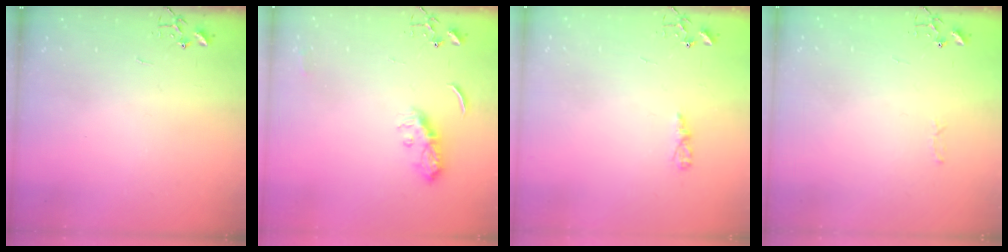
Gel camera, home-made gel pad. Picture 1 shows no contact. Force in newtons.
{"total": 8.4, "press": 8.4, "slide": 0.2}
{"total": 3.5, "press": 3.5, "slide": 0.4}
{"total": 2.8, "press": 2.8, "slide": 0.4}